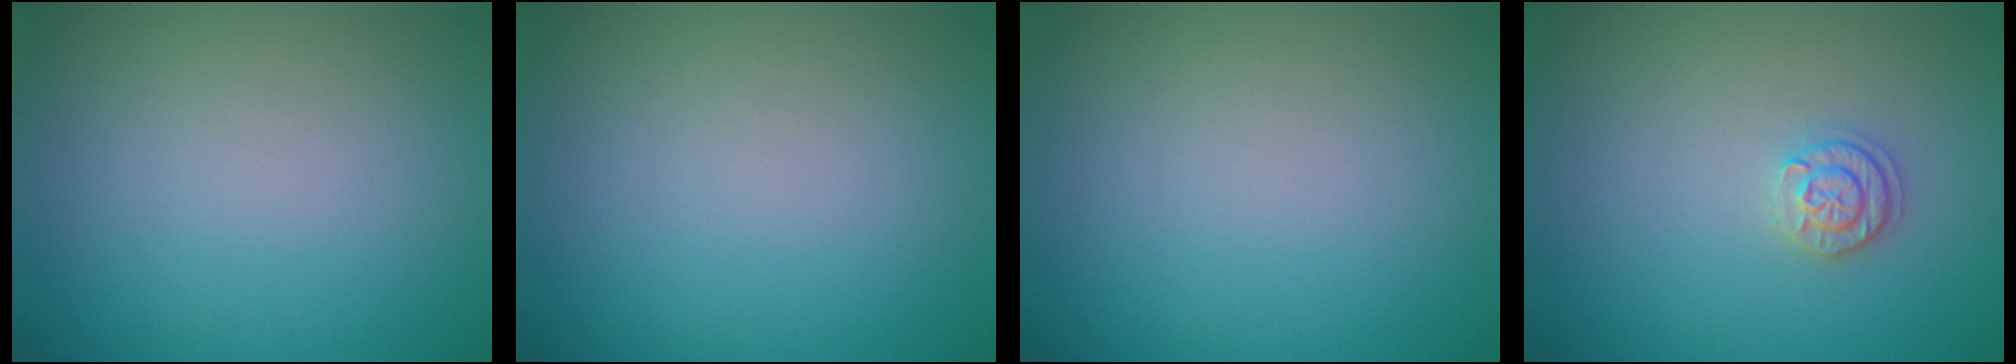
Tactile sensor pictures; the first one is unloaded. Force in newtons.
{"total": 0.0}
{"total": 0.0}
{"total": 1.8, "press": 1.7, "slide": 0.4}